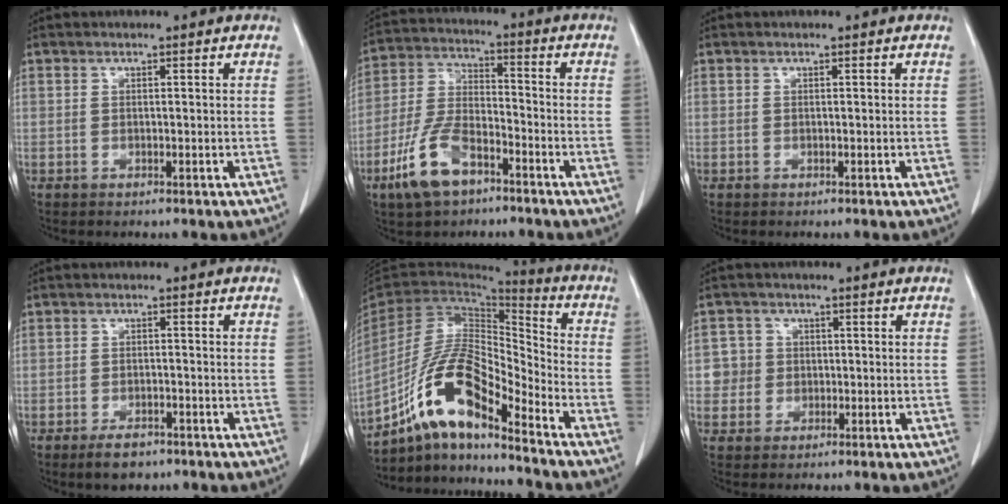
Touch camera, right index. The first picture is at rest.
{"total": 10.6, "force": [-6.2, 4.7, 7.2], "torque": [-0.167, 0.001, -0.120]}
{"total": 0.0}
{"total": 3.7, "force": [-2.6, 1.8, 1.9], "torque": [-0.035, -0.001, -0.036]}
{"total": 14.2, "force": [-9.3, 3.1, 10.3], "torque": [-0.207, 0.017, -0.170]}
{"total": 3.8, "force": [-0.2, 3.8, 0.1], "torque": [0.009, 0.011, -0.003]}